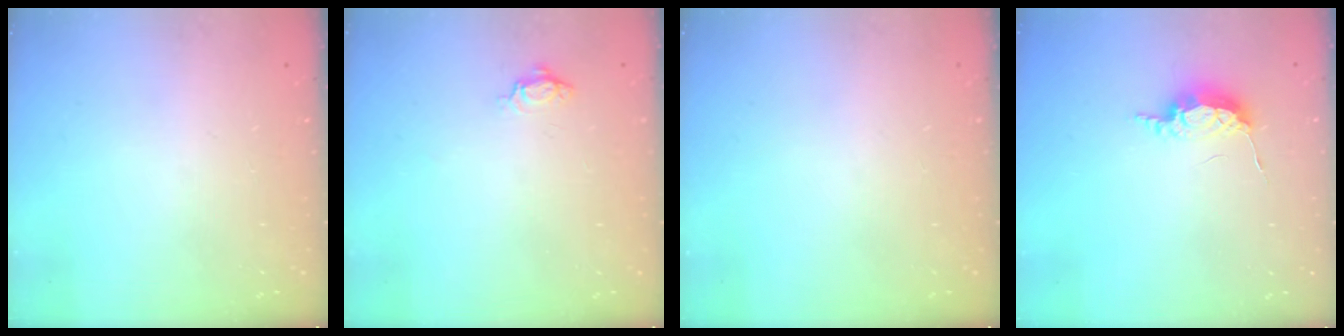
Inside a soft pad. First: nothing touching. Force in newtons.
{"total": 3.7, "press": 3.6, "slide": 0.4}
{"total": 0.0}
{"total": 6.4, "press": 6.4, "slide": 0.5}